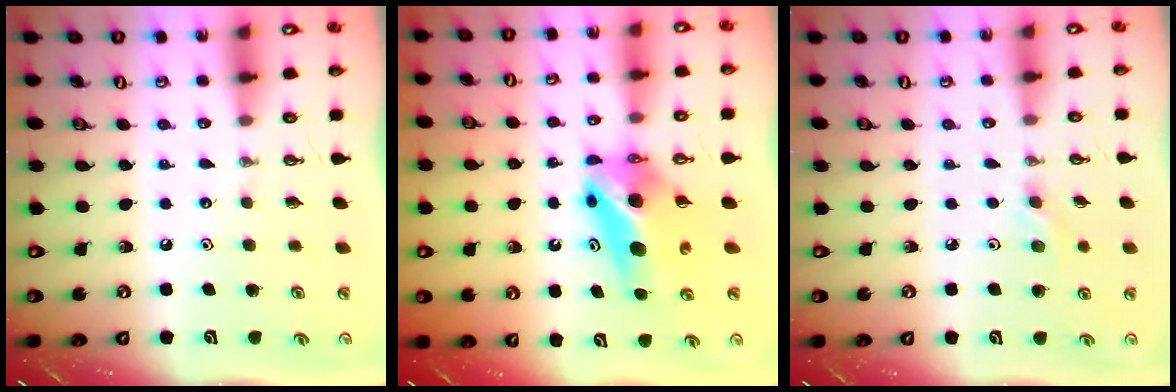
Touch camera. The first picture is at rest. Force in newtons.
{"total": 9.2, "press": 6.0, "slide": 6.9}
{"total": 4.2, "press": 4.2, "slide": 0.6}